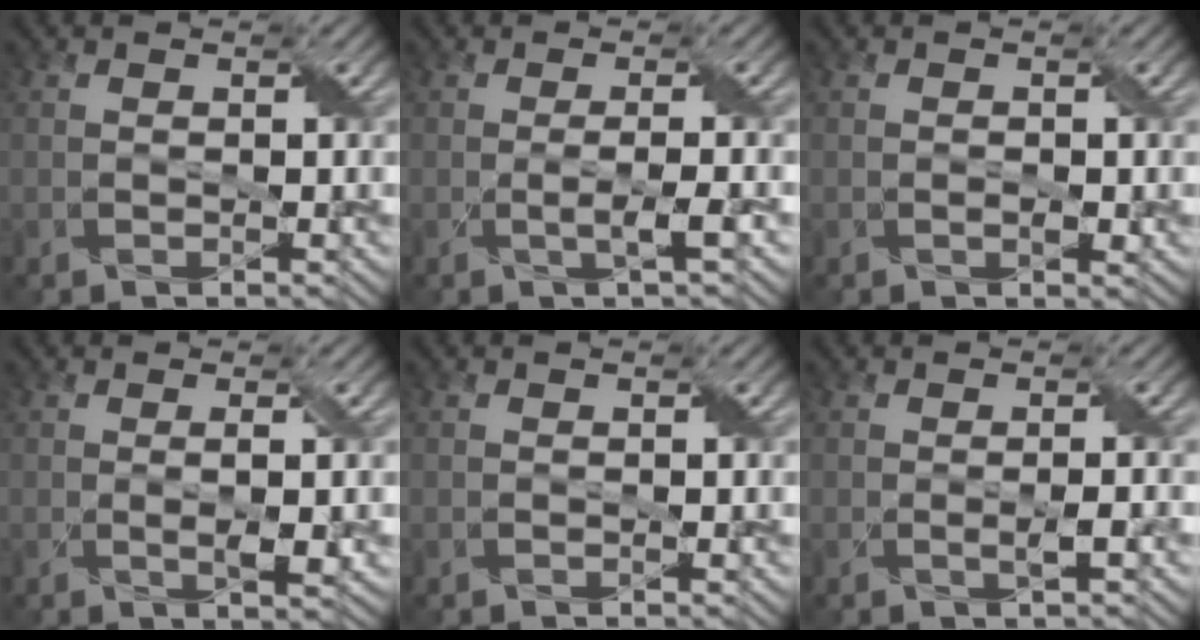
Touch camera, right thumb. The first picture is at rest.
{"total": 2.2, "force": [-0.3, 0.2, 2.1], "torque": [-0.043, 0.003, -0.010]}
{"total": 1.2, "force": [-0.2, 0.6, 1.0], "torque": [-0.014, 0.000, -0.001]}
{"total": 2.1, "force": [0.1, 0.3, 2.1], "torque": [-0.042, 0.000, 0.004]}
{"total": 0.0}
{"total": 1.3, "force": [-0.2, 0.1, 1.3], "torque": [-0.026, 0.002, -0.002]}